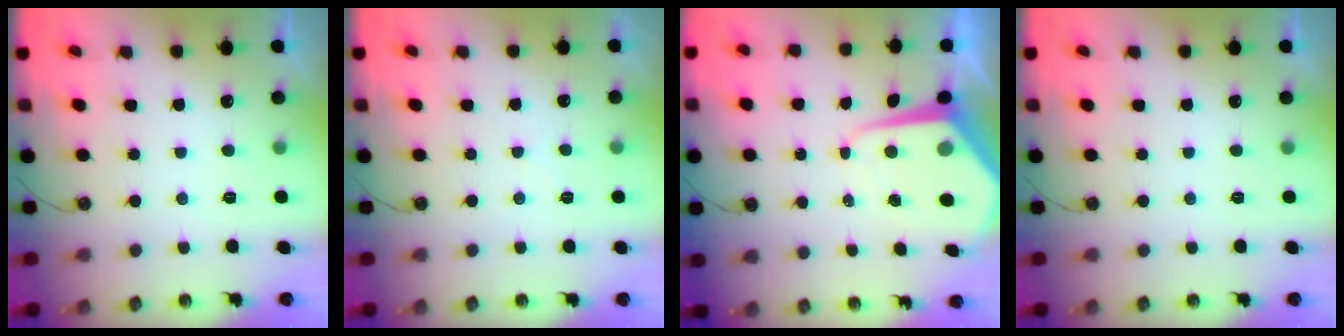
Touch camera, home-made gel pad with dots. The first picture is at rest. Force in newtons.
{"total": 4.1, "press": 4.1, "slide": 0.7}
{"total": 8.4, "press": 8.3, "slide": 0.7}
{"total": 0.0}